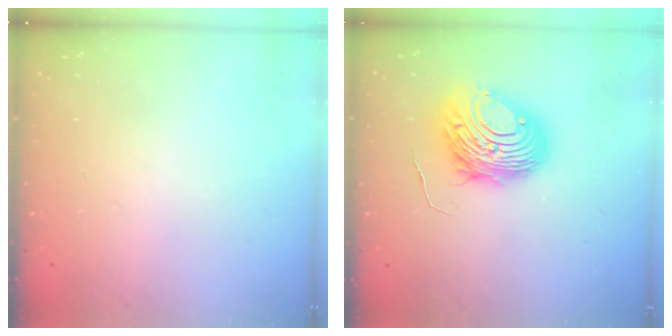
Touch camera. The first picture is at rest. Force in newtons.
{"total": 11.0, "press": 11.0, "slide": 0.8}